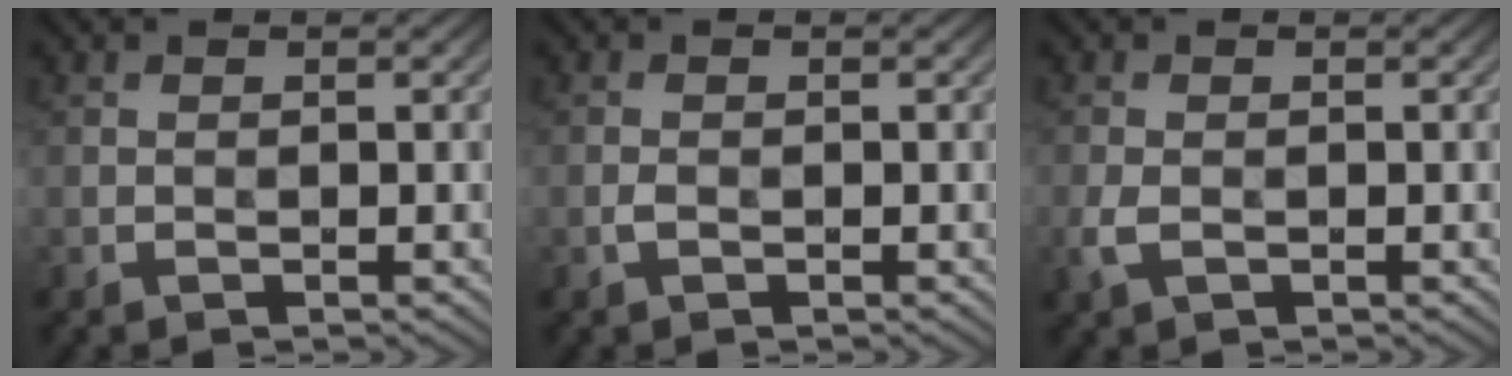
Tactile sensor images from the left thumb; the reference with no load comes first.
{"total": 0.8, "force": [-0.3, 0.4, 0.6], "torque": [-0.016, 0.000, -0.009]}
{"total": 2.3, "force": [-0.8, 1.4, 1.6], "torque": [-0.048, -0.007, -0.016]}